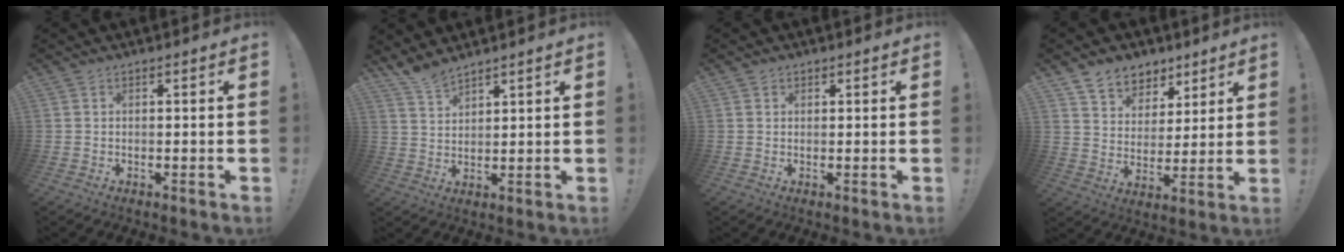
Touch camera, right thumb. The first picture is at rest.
{"total": 5.1, "force": [4.8, 1.0, 1.6], "torque": [-0.040, -0.027, 0.090]}
{"total": 1.0, "force": [0.6, 0.8, 0.1], "torque": [0.004, -0.002, 0.010]}
{"total": 8.4, "force": [5.9, 5.9, 1.0], "torque": [-0.011, -0.051, 0.117]}